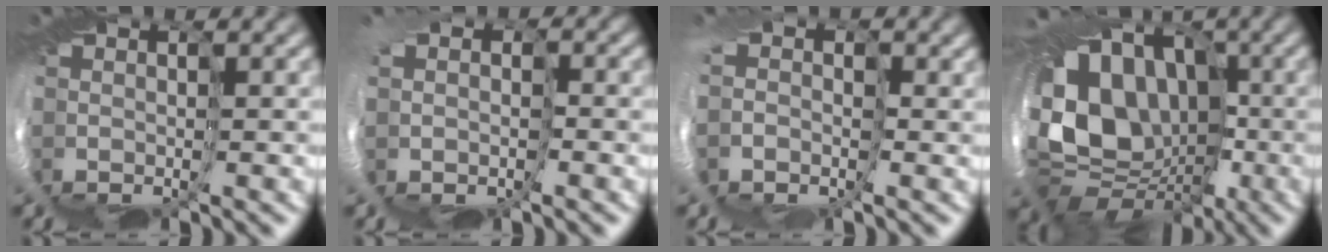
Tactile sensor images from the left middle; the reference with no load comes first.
{"total": 3.2, "force": [-0.2, 2.8, 1.5], "torque": [-0.033, -0.012, -0.002]}
{"total": 3.8, "force": [-1.5, 3.3, 1.2], "torque": [-0.029, -0.006, -0.039]}
{"total": 9.0, "force": [0.7, 7.8, 4.5], "torque": [-0.095, -0.013, 0.000]}